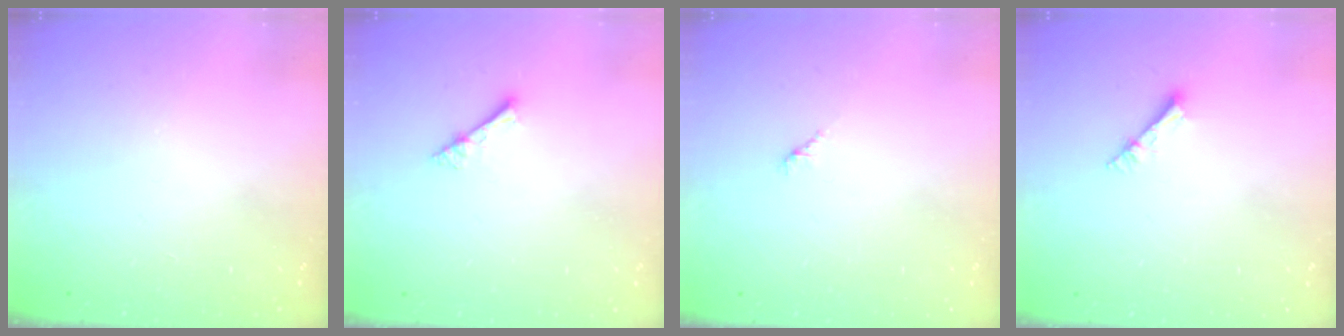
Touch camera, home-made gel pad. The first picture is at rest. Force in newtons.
{"total": 2.7, "press": 2.7, "slide": 0.2}
{"total": 1.7, "press": 1.6, "slide": 0.5}
{"total": 3.0, "press": 3.0, "slide": 0.3}